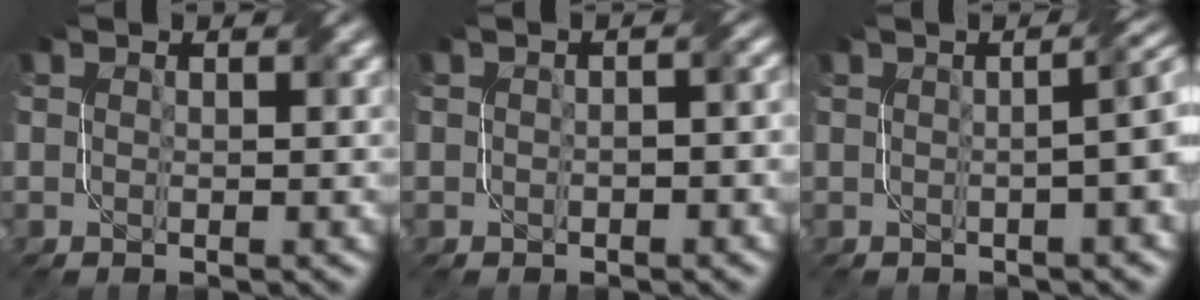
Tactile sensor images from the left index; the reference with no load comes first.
{"total": 2.2, "force": [-0.2, 1.3, 1.8], "torque": [-0.018, 0.000, -0.001]}
{"total": 5.7, "force": [0.6, 2.5, 5.1], "torque": [-0.029, 0.026, -0.011]}